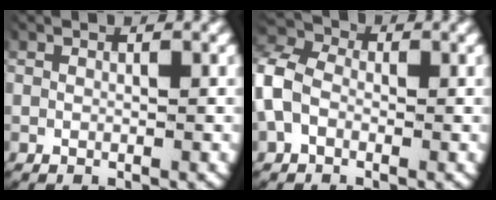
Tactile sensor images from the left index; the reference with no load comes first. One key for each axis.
{"total": 6.4, "fx": 0.4, "fy": 5.5, "fz": 3.3, "tx": -0.072, "ty": 0.008, "tz": -0.010}